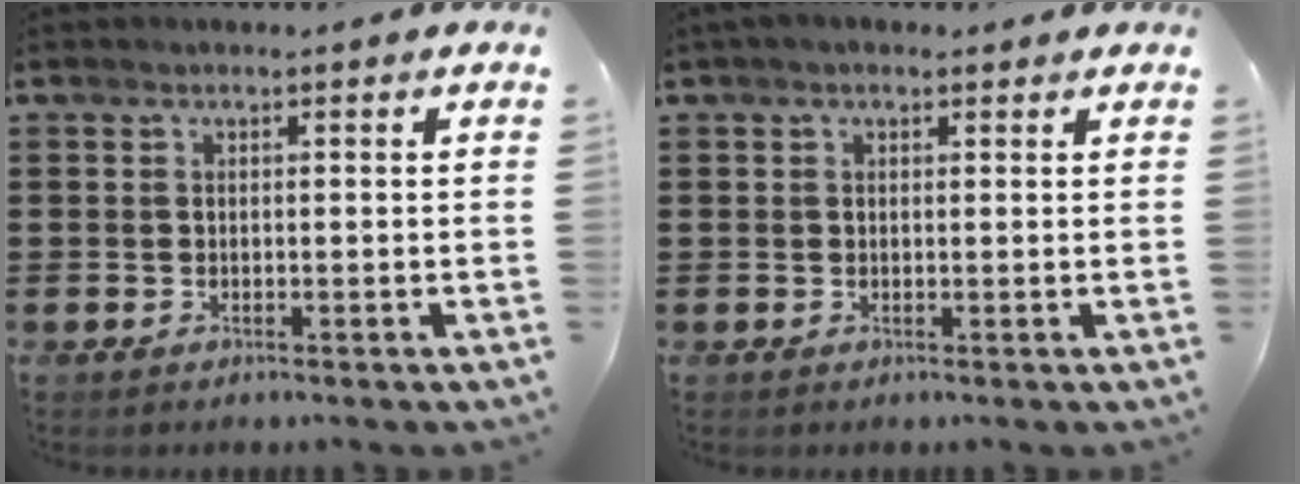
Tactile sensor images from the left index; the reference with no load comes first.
{"total": 1.3, "force": [0.7, 0.8, 0.8], "torque": [-0.017, 0.007, 0.012]}